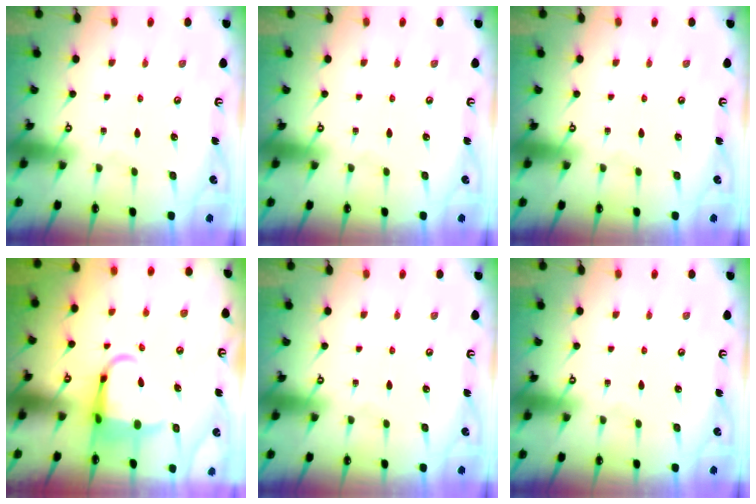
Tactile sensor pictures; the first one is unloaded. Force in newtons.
{"total": 0.0}
{"total": 0.0}
{"total": 6.9, "press": 6.6, "slide": 1.8}
{"total": 0.0}
{"total": 0.0}